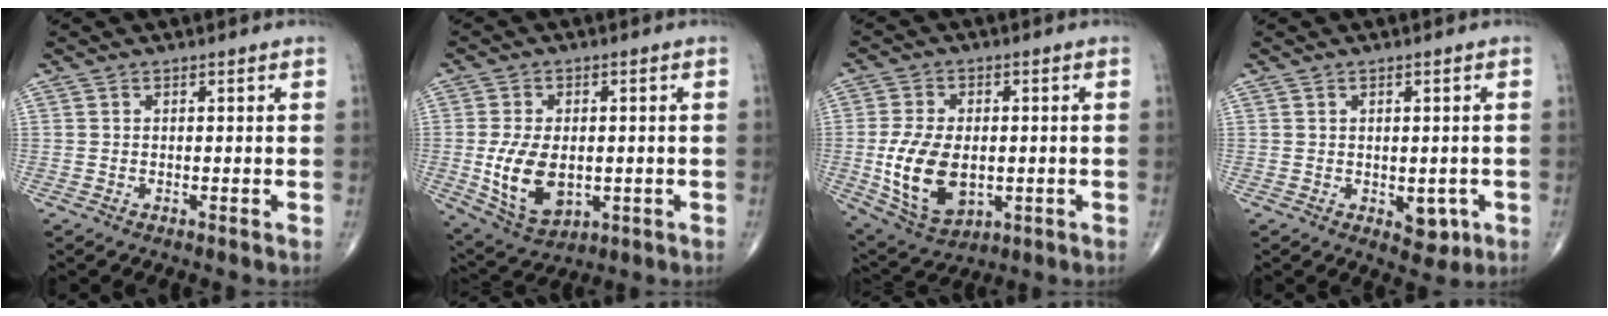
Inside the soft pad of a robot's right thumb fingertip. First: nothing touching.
{"total": 11.5, "force": [-1.3, 7.1, 9.0], "torque": [-0.156, -0.008, -0.008]}
{"total": 13.7, "force": [-1.7, 8.3, 10.7], "torque": [-0.195, -0.007, -0.013]}
{"total": 4.2, "force": [-1.1, 2.7, 3.1], "torque": [-0.015, -0.002, -0.005]}